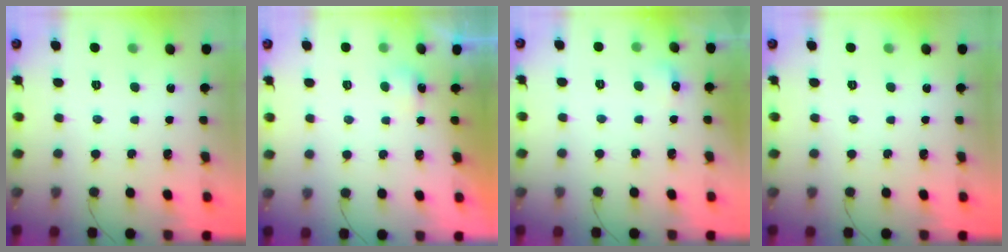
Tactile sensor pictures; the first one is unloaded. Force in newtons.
{"total": 2.3, "press": 2.2, "slide": 0.6}
{"total": 4.6, "press": 4.4, "slide": 1.3}
{"total": 0.0}